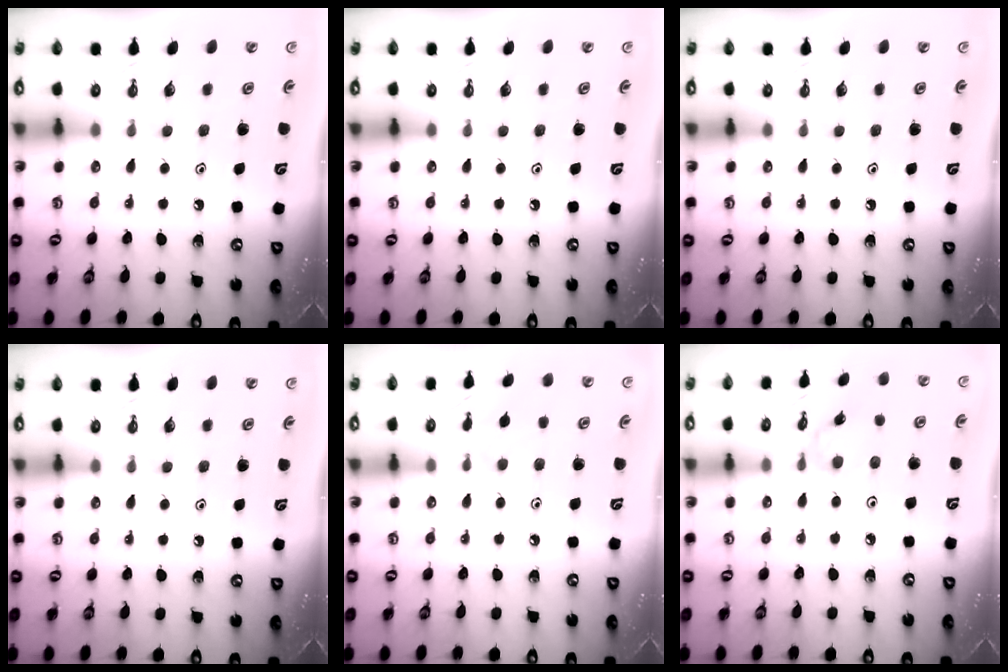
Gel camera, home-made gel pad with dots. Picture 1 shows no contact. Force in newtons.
{"total": 0.0}
{"total": 0.0}
{"total": 0.0}
{"total": 2.6, "press": 2.5, "slide": 0.5}
{"total": 1.8, "press": 1.7, "slide": 0.1}